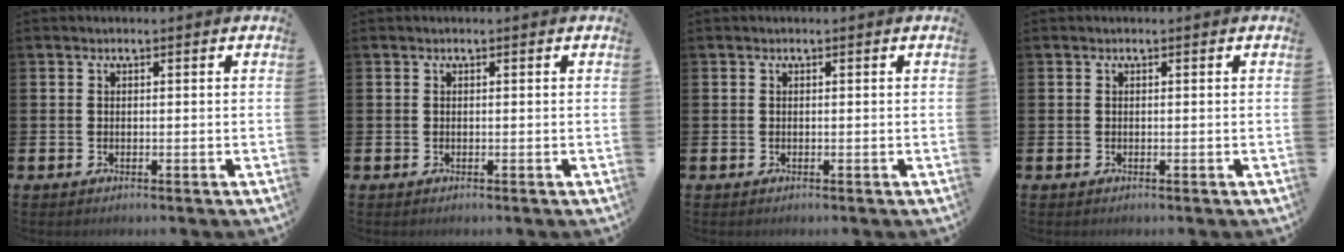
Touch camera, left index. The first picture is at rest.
{"total": 0.0}
{"total": 0.0}
{"total": 0.0}